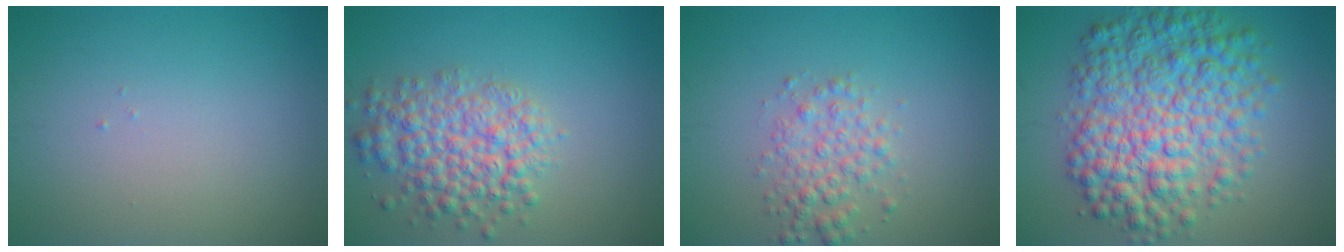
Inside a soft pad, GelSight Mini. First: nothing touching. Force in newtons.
{"total": 5.4, "press": 5.4, "slide": 0.2}
{"total": 2.9, "press": 2.9, "slide": 0.0}
{"total": 9.8, "press": 9.8, "slide": 0.1}